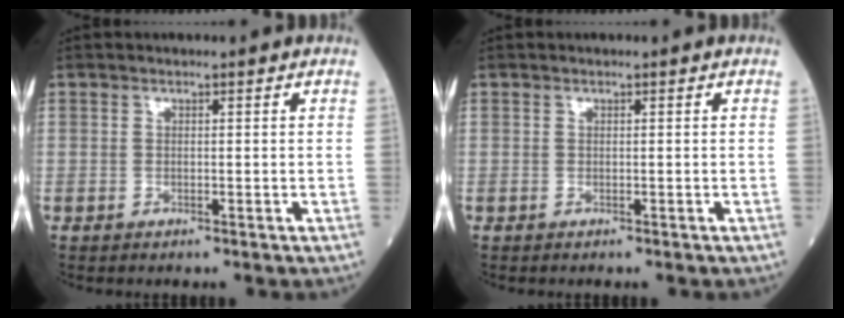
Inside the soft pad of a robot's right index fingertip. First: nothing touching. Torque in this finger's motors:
{"motor_torque": [-0.04, -0.02, 0.05, 0.02]}